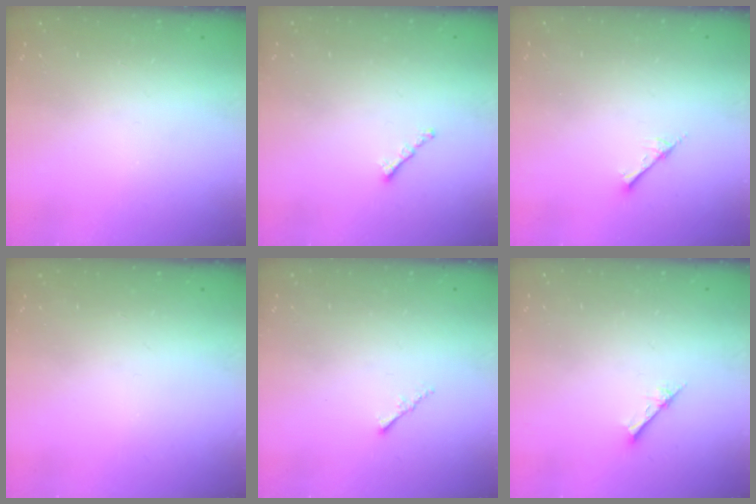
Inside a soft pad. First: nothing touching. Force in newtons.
{"total": 0.7, "press": 0.6, "slide": 0.4}
{"total": 2.0, "press": 2.0, "slide": 0.2}
{"total": 0.0}
{"total": 1.2, "press": 1.1, "slide": 0.4}
{"total": 2.1, "press": 2.1, "slide": 0.2}